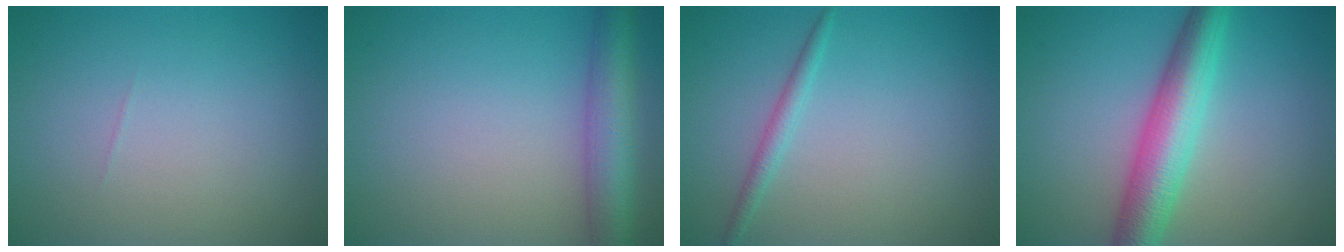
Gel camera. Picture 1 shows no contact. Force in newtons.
{"total": 5.4, "press": 5.4, "slide": 0.3}
{"total": 1.4, "press": 1.4, "slide": 0.1}
{"total": 6.3, "press": 6.3, "slide": 0.1}